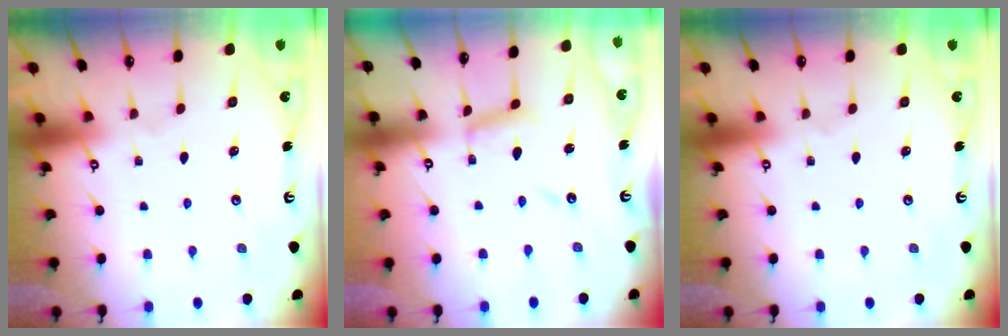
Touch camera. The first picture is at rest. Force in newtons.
{"total": 9.3, "press": 9.3, "slide": 0.7}
{"total": 0.0}